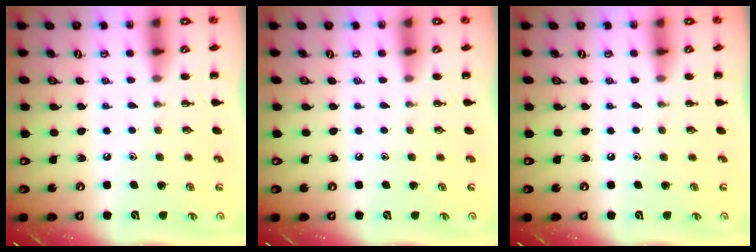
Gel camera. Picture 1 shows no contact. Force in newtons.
{"total": 0.0}
{"total": 0.0}